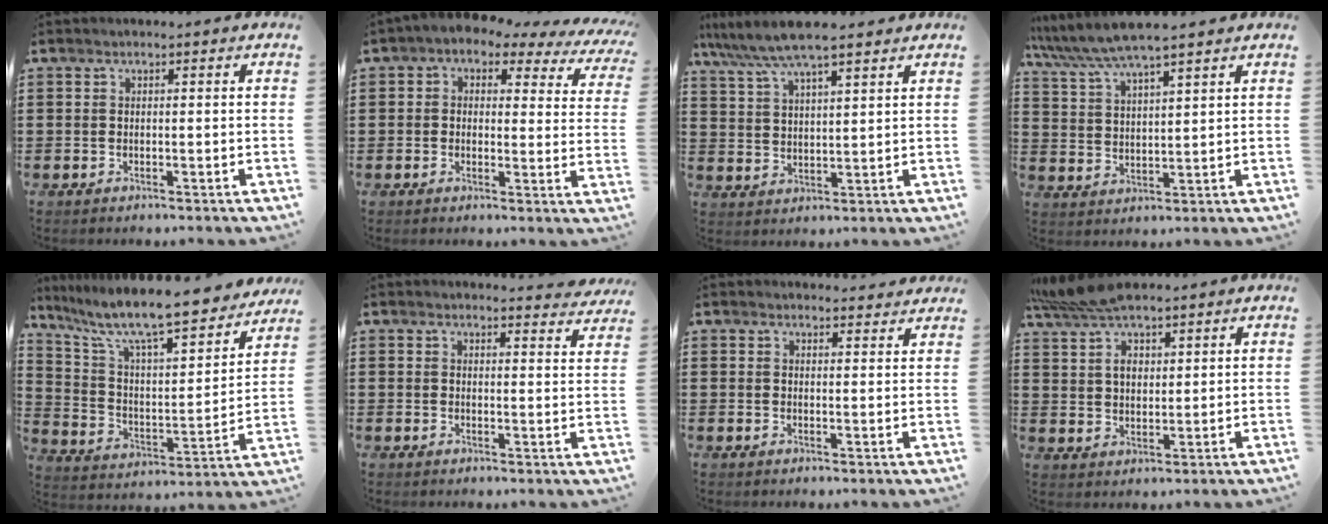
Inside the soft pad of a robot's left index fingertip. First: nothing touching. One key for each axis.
{"total": 2.3, "fx": 1.0, "fy": 1.6, "fz": 1.4, "tx": -0.037, "ty": -0.010, "tz": 0.007}
{"total": 7.1, "fx": 5.9, "fy": 0.9, "fz": 3.9, "tx": -0.093, "ty": -0.016, "tz": 0.105}
{"total": 5.8, "fx": 5.0, "fy": 0.3, "fz": 2.8, "tx": -0.071, "ty": -0.020, "tz": 0.087}
{"total": 10.2, "fx": 8.6, "fy": 0.9, "fz": 5.3, "tx": -0.139, "ty": -0.067, "tz": 0.142}
{"total": 2.8, "fx": 2.8, "fy": 0.2, "fz": 0.4, "tx": -0.008, "ty": -0.013, "tz": 0.051}
{"total": 2.0, "fx": 2.0, "fy": 0.3, "fz": 0.1, "tx": 0.001, "ty": -0.005, "tz": 0.037}
{"total": 6.8, "fx": 5.0, "fy": 3.0, "fz": 3.5, "tx": -0.087, "ty": 0.000, "tz": 0.092}